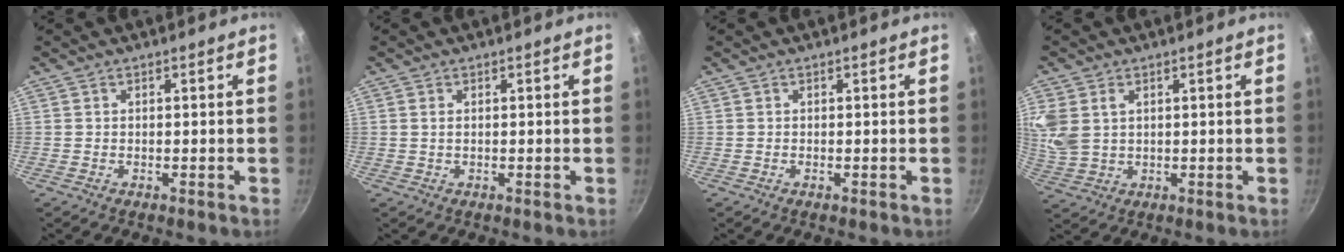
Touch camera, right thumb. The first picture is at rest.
{"total": 0.7, "force": [0.2, 0.4, 0.6], "torque": [-0.014, 0.001, 0.005]}
{"total": 0.0}
{"total": 9.5, "force": [2.4, 6.8, 6.2], "torque": [-0.162, 0.002, 0.060]}